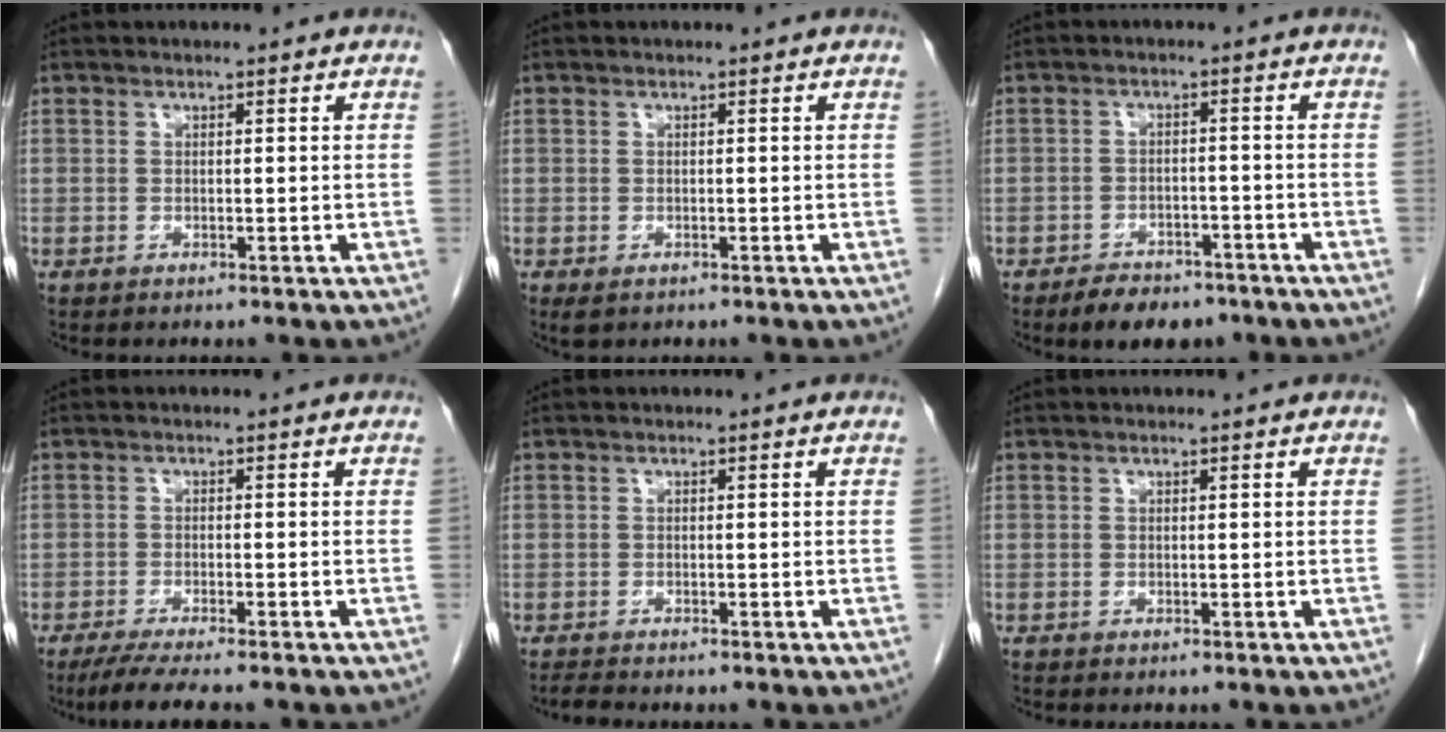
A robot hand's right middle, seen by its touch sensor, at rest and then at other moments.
{"total": 1.3, "force": [-0.6, 0.8, 0.7], "torque": [-0.011, -0.002, 0.000]}
{"total": 6.4, "force": [-4.9, 3.2, 2.6], "torque": [-0.037, 0.002, -0.072]}
{"total": 6.1, "force": [-5.0, 0.0, 3.5], "torque": [-0.054, -0.016, -0.081]}
{"total": 1.4, "force": [-1.4, -0.1, 0.3], "torque": [-0.012, -0.006, -0.025]}
{"total": 0.0}